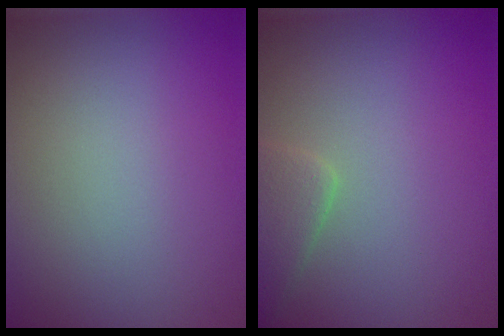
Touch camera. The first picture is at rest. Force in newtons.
{"total": 2.2, "press": 2.2, "slide": 0.2}